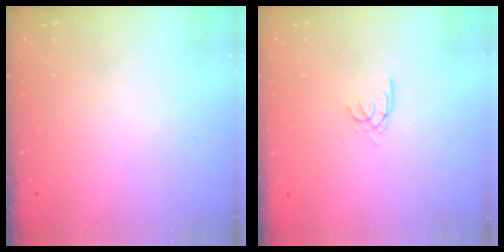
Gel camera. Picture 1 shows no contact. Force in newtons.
{"total": 2.6, "press": 2.6, "slide": 0.4}